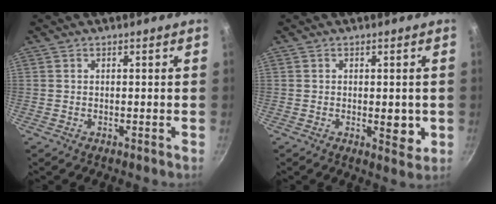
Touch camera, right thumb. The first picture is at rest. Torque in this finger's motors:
{"motor_torque": [2.92, 2.08, 1.31, -0.93, 0.39]}